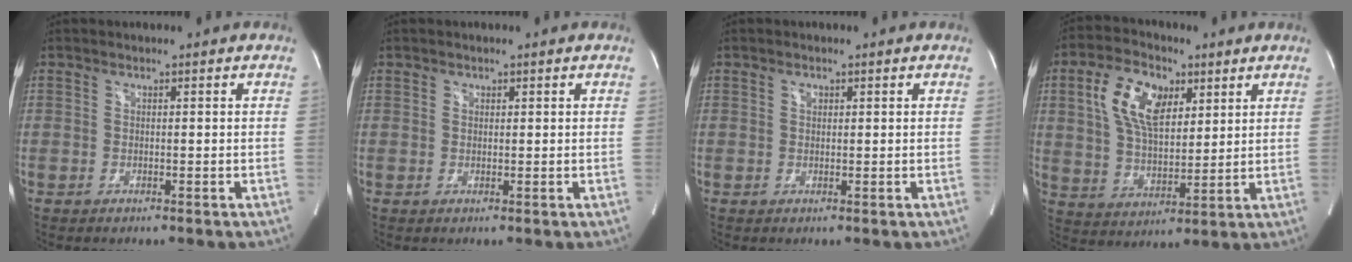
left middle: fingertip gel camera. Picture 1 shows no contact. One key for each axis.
{"total": 0.7, "fx": 0.4, "fy": 0.6, "fz": 0.2, "tx": 0.003, "ty": -0.001, "tz": 0.004}
{"total": 0.8, "fx": 0.4, "fy": 0.6, "fz": 0.5, "tx": -0.008, "ty": 0.000, "tz": 0.006}
{"total": 11.6, "fx": 4.4, "fy": 6.0, "fz": 8.9, "tx": -0.180, "ty": 0.017, "tz": 0.084}